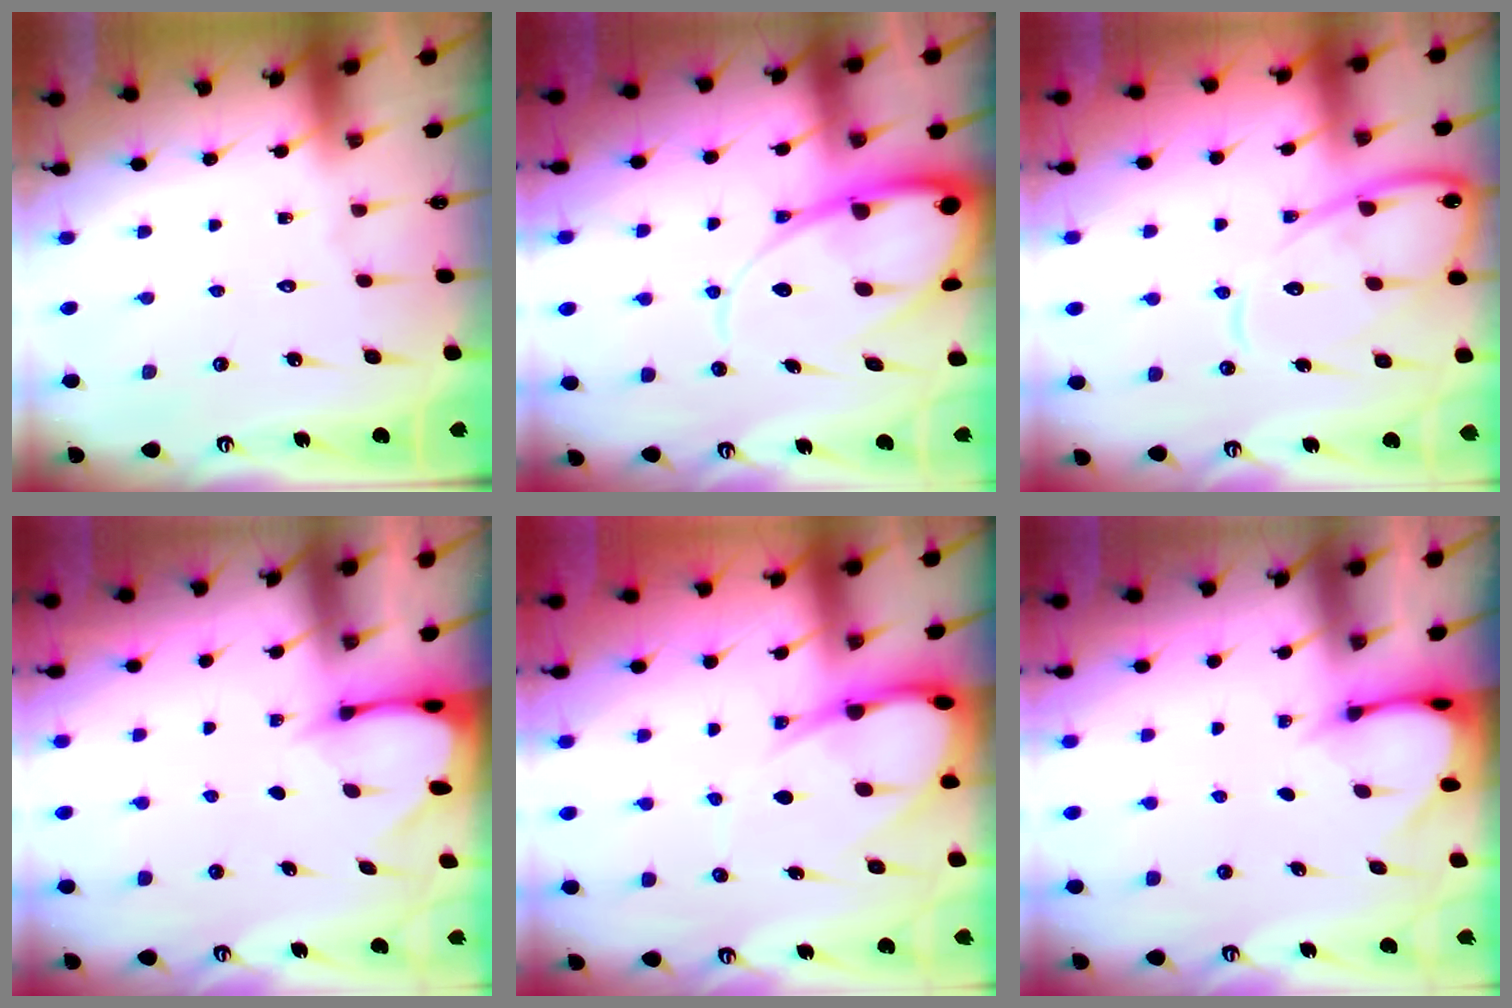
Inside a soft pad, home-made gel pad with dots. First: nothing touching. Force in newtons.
{"total": 14.0, "press": 13.9, "slide": 1.7}
{"total": 11.9, "press": 11.9, "slide": 1.2}
{"total": 2.4, "press": 2.3, "slide": 0.3}
{"total": 9.8, "press": 9.8, "slide": 1.1}
{"total": 3.1, "press": 3.1, "slide": 0.2}